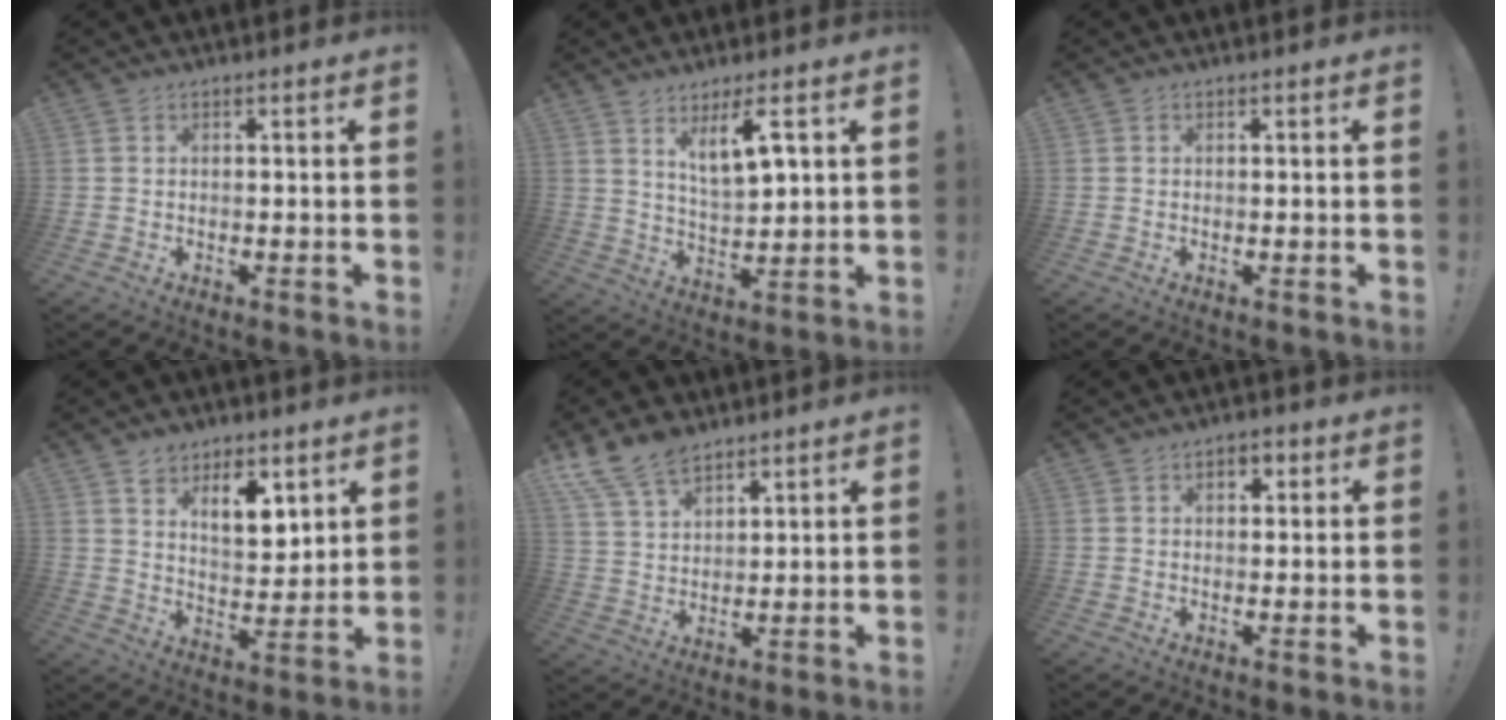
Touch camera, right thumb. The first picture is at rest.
{"total": 9.0, "force": [5.3, 1.8, 7.0], "torque": [-0.120, -0.024, 0.089]}
{"total": 0.0}
{"total": 9.4, "force": [6.7, 4.7, 4.5], "torque": [-0.057, -0.045, 0.121]}
{"total": 11.3, "force": [8.8, 5.7, 4.4], "torque": [-0.084, -0.049, 0.170]}
{"total": 3.2, "force": [0.9, 2.1, 2.2], "torque": [-0.028, 0.003, 0.012]}